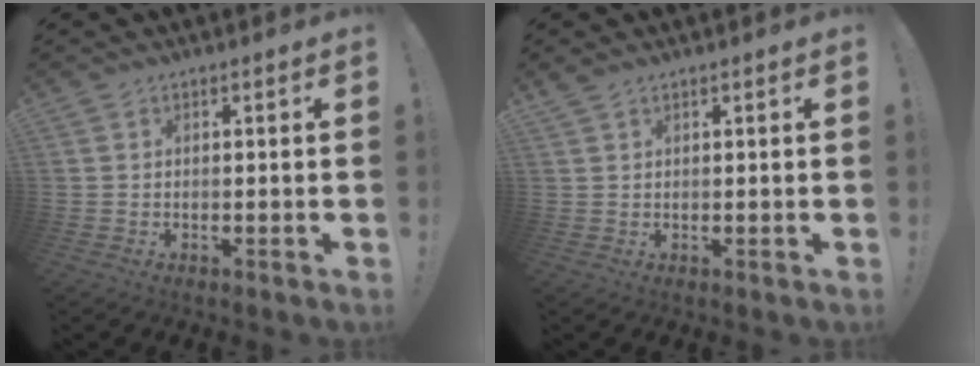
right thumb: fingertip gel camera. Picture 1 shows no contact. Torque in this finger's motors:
{"motor_torque": [0.01, 0.01, 0.08, -0.02, 0.07]}